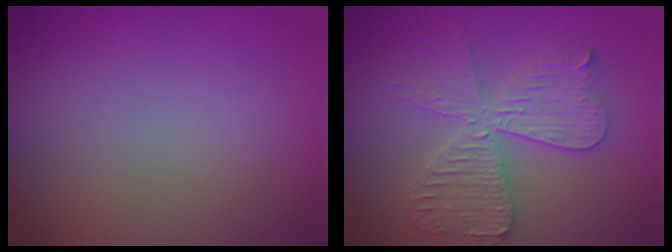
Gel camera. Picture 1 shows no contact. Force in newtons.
{"total": 5.7, "press": 5.6, "slide": 0.8}